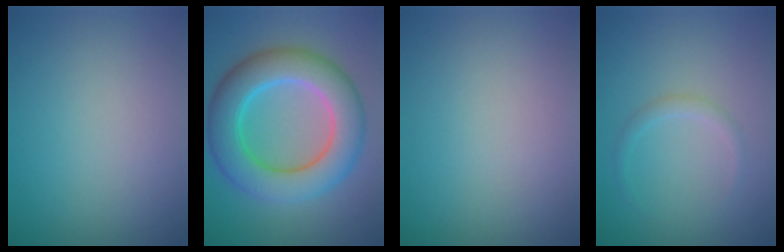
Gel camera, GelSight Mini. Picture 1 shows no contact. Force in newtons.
{"total": 8.5, "press": 8.5, "slide": 0.4}
{"total": 0.0}
{"total": 1.1, "press": 1.1, "slide": 0.1}